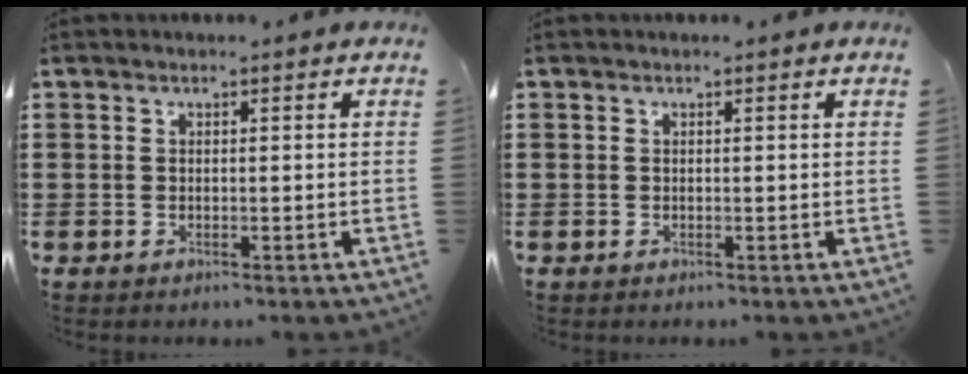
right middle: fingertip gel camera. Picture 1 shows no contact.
{"total": 0.0}